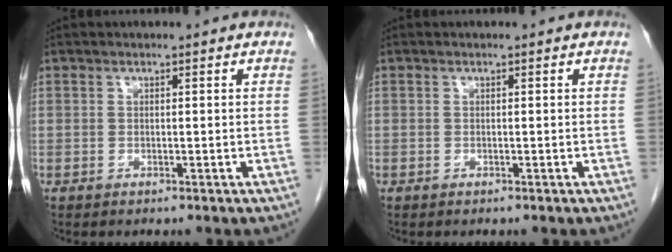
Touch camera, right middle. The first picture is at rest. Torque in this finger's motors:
{"motor_torque": [1.37, -0.76, 1.05, 0.21]}